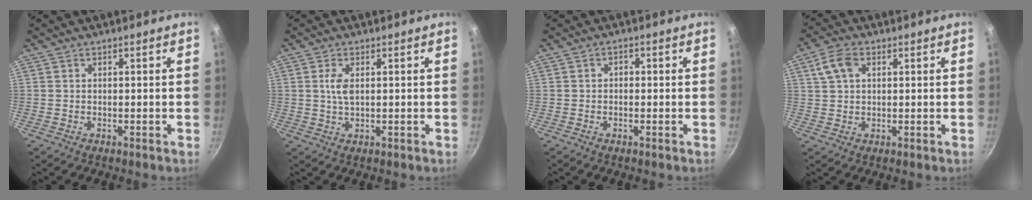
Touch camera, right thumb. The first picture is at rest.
{"total": 3.2, "force": [0.6, 1.5, 2.7], "torque": [-0.056, 0.000, 0.013]}
{"total": 1.2, "force": [-0.3, 1.0, 0.6], "torque": [-0.009, 0.006, -0.006]}
{"total": 5.5, "force": [2.0, 3.5, 3.7], "torque": [-0.068, 0.007, 0.034]}